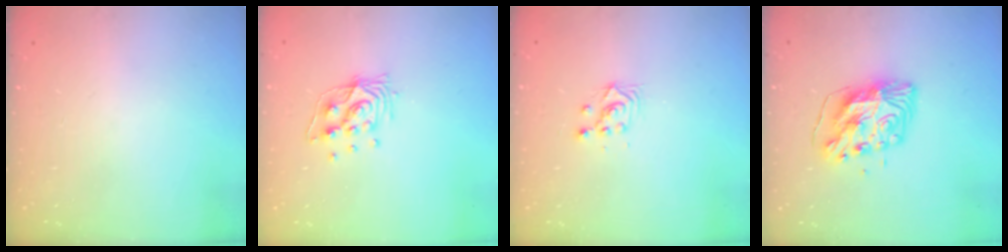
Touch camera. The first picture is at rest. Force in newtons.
{"total": 10.3, "press": 10.3, "slide": 0.7}
{"total": 2.8, "press": 2.8, "slide": 0.2}
{"total": 10.5, "press": 10.4, "slide": 1.0}